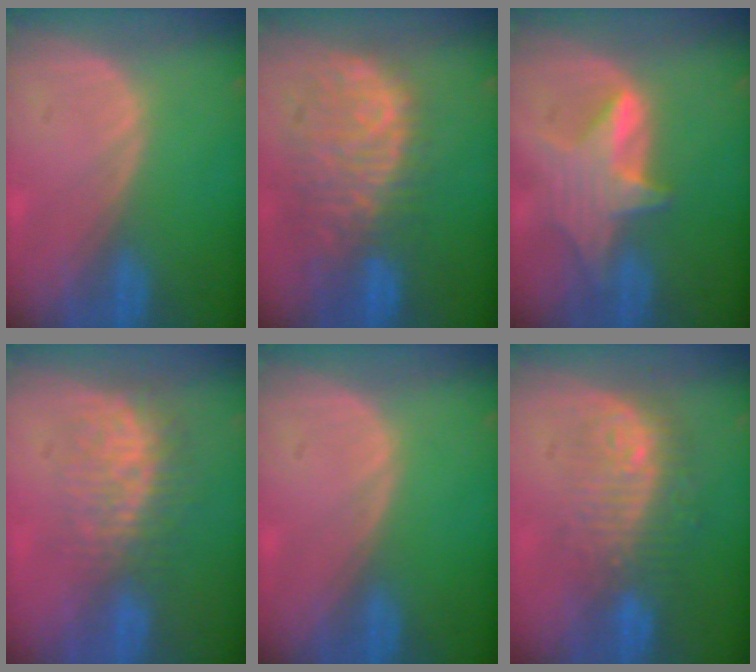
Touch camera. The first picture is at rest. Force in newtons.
{"total": 11.4, "press": 9.8, "slide": 5.9}
{"total": 6.3, "press": 6.2, "slide": 0.8}
{"total": 8.8, "press": 7.4, "slide": 4.7}
{"total": 0.0}
{"total": 9.0, "press": 8.7, "slide": 2.4}